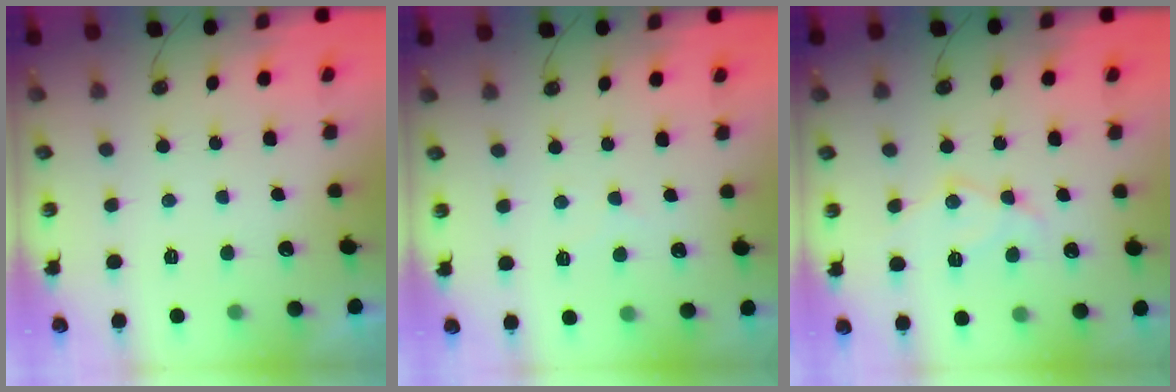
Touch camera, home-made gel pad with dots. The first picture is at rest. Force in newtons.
{"total": 3.5, "press": 3.5, "slide": 0.5}
{"total": 11.0, "press": 11.0, "slide": 0.9}